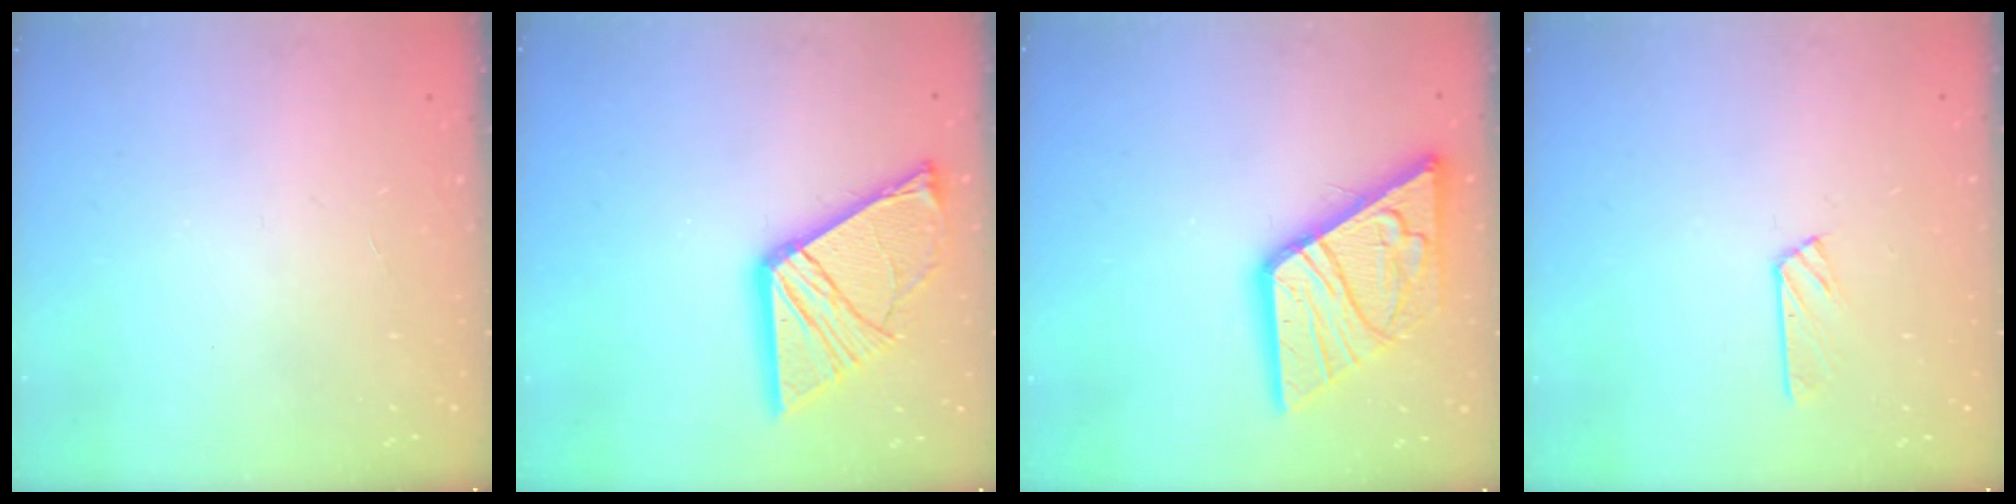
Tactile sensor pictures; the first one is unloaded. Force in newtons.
{"total": 18.5, "press": 18.4, "slide": 1.7}
{"total": 17.1, "press": 17.0, "slide": 1.8}
{"total": 2.9, "press": 2.9, "slide": 0.3}